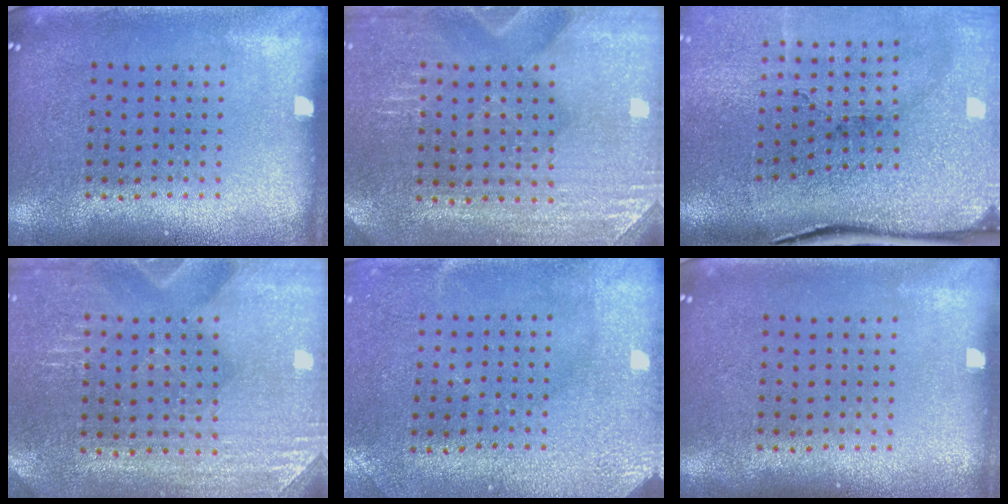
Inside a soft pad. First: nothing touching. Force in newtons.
{"total": 3.0, "press": 3.0, "slide": 0.2}
{"total": 4.9, "press": 3.9, "slide": 3.0}
{"total": 3.0, "press": 3.0, "slide": 0.2}
{"total": 3.0, "press": 2.4, "slide": 1.8}
{"total": 0.0}